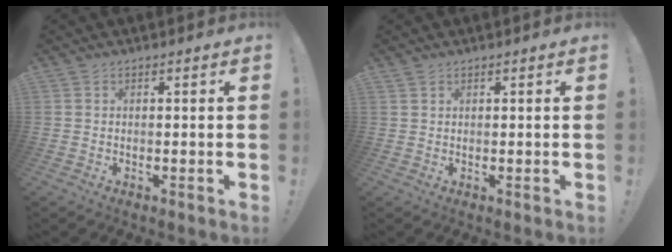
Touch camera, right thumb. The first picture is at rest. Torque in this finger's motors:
{"motor_torque": [-0.17, -0.03, -0.12, -0.11, -0.09]}